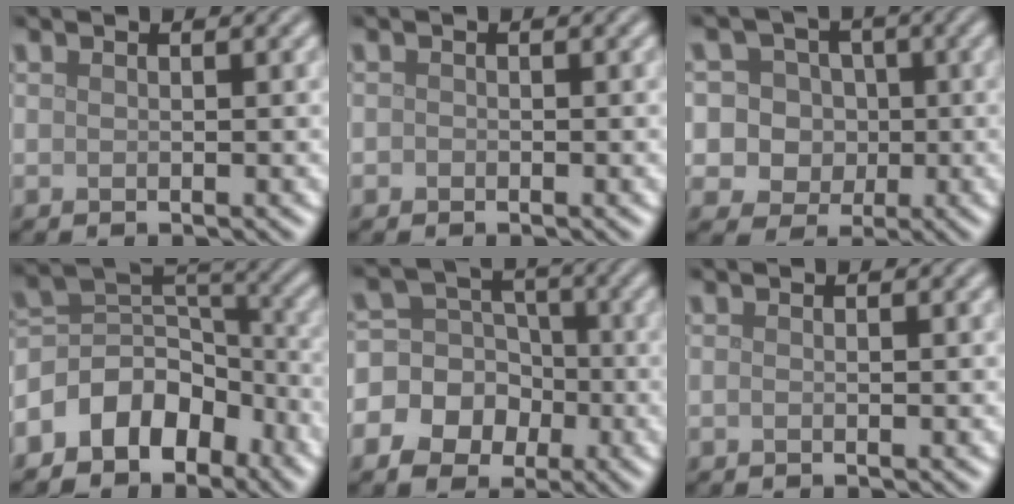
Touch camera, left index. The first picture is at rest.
{"total": 0.5, "force": [-0.2, 0.5, 0.1], "torque": [0.001, -0.004, -0.006]}
{"total": 8.4, "force": [1.3, 7.8, 2.8], "torque": [-0.062, 0.035, 0.005]}
{"total": 6.8, "force": [-4.1, 4.6, 2.9], "torque": [-0.025, 0.010, -0.086]}
{"total": 8.3, "force": [-2.4, 7.5, 2.6], "torque": [-0.045, 0.019, -0.068]}
{"total": 0.0}